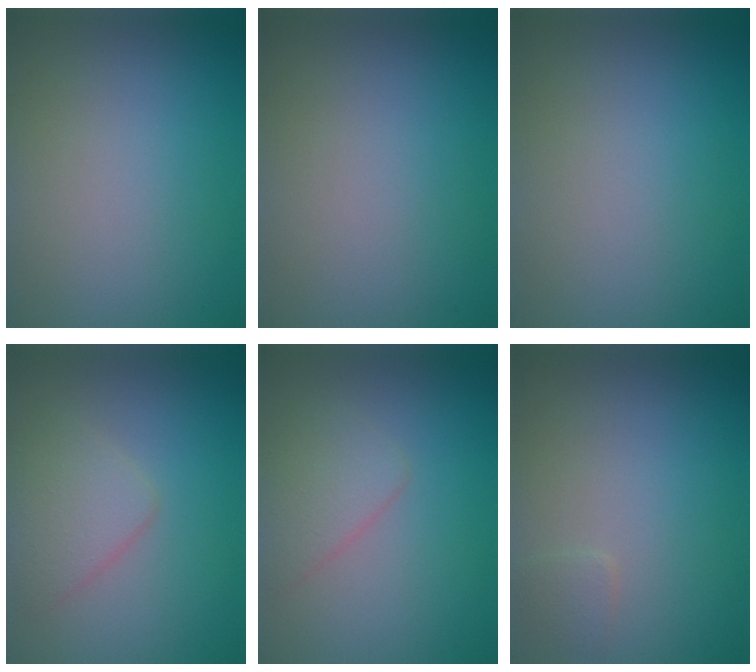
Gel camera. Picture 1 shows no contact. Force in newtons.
{"total": 0.0}
{"total": 0.0}
{"total": 2.7, "press": 2.7, "slide": 0.2}
{"total": 2.4, "press": 2.4, "slide": 0.1}
{"total": 0.9, "press": 0.9, "slide": 0.1}